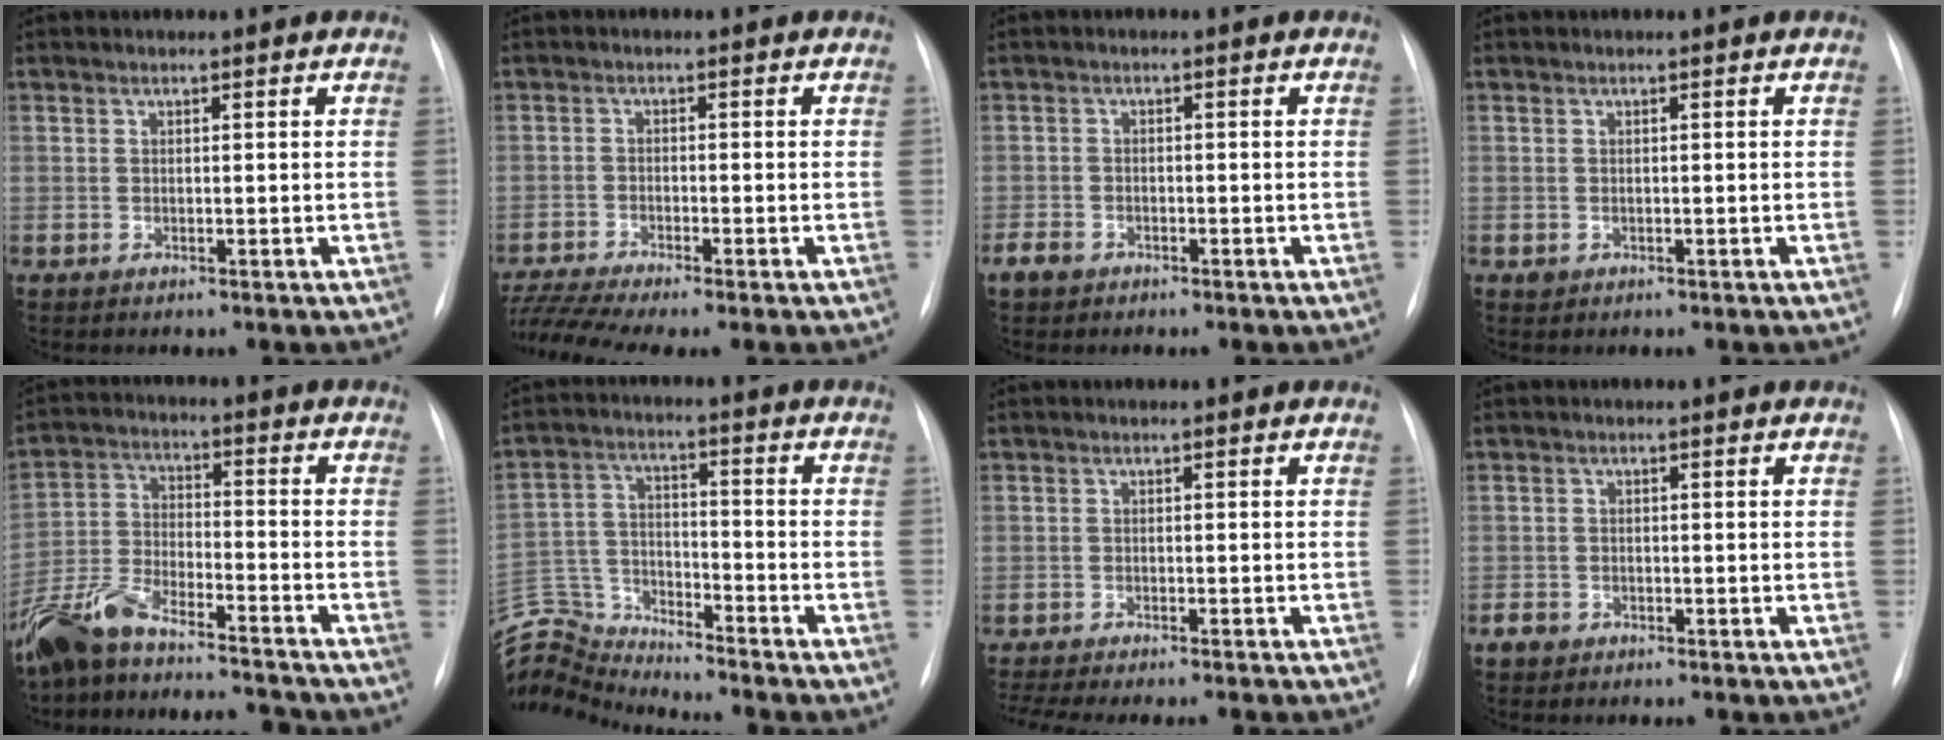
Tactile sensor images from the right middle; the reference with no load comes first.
{"total": 8.0, "force": [-6.9, -0.3, 4.1], "torque": [-0.082, -0.012, -0.117]}
{"total": 2.3, "force": [-1.6, 1.5, 0.6], "torque": [-0.017, 0.003, -0.026]}
{"total": 0.7, "force": [-0.3, 0.6, 0.2], "torque": [-0.003, 0.002, -0.001]}
{"total": 15.5, "force": [-13.9, 2.9, 6.1], "torque": [-0.128, 0.015, -0.244]}
{"total": 12.9, "force": [-12.9, 0.4, 0.4], "torque": [-0.018, 0.033, -0.246]}
{"total": 11.2, "force": [-10.0, 0.9, 4.9], "torque": [-0.066, -0.008, -0.135]}
{"total": 1.7, "force": [-1.1, 1.2, 0.1], "torque": [-0.006, 0.004, -0.020]}